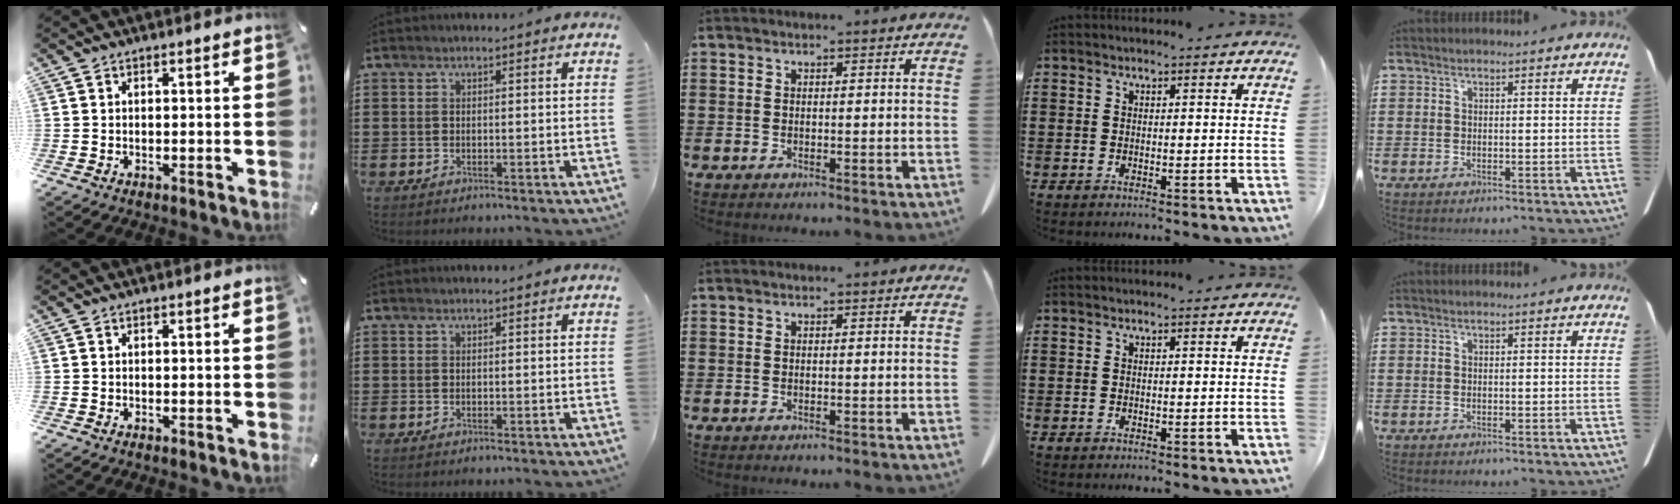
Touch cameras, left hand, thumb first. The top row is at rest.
{}